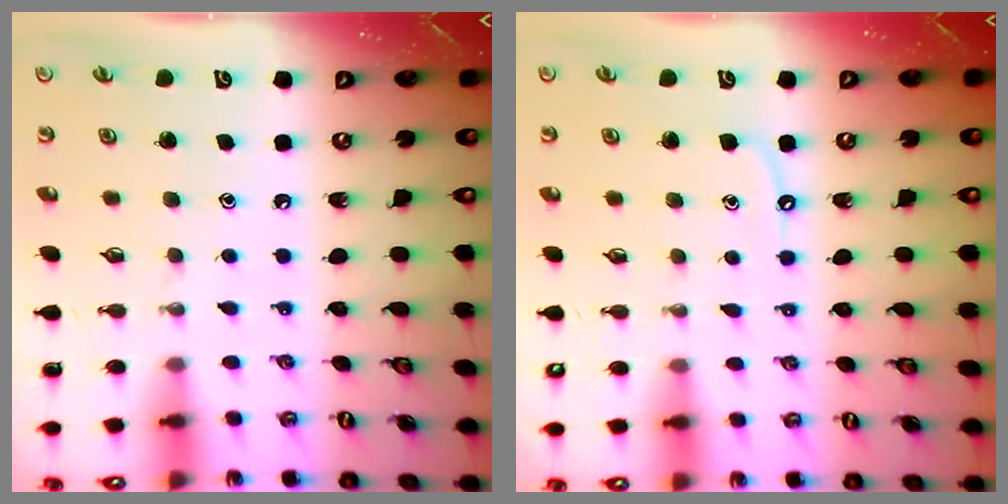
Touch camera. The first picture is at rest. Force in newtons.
{"total": 6.0, "press": 5.9, "slide": 0.8}